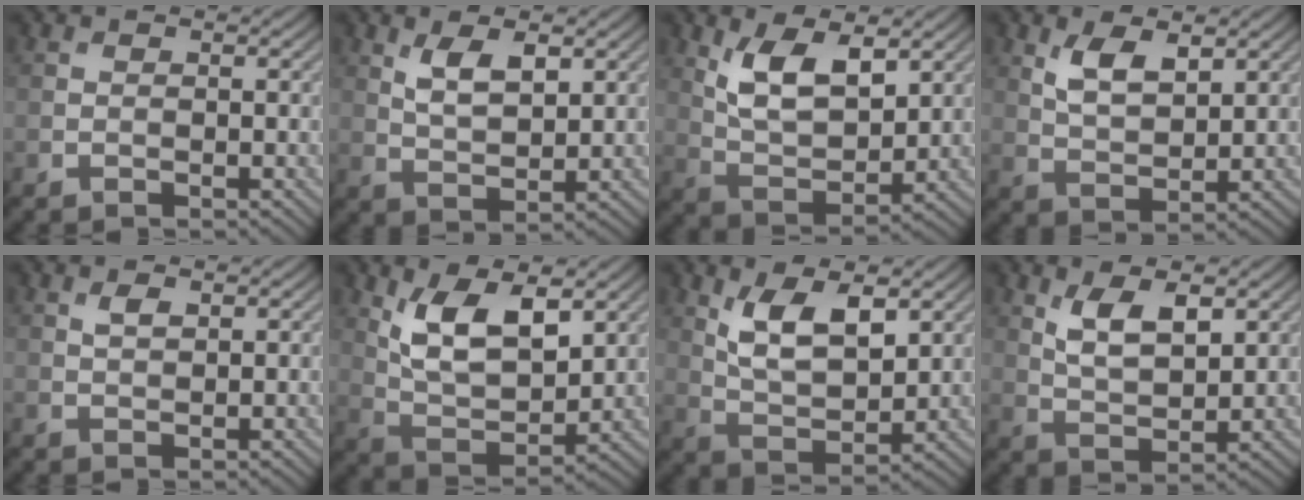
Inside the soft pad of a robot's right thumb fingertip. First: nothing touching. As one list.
[{"total": 4.9, "force": [2.3, 2.1, 3.8], "torque": [-0.082, -0.005, 0.047]}, {"total": 8.7, "force": [4.0, 4.0, 6.6], "torque": [-0.136, -0.006, 0.079]}, {"total": 5.1, "force": [2.6, 2.3, 3.8], "torque": [-0.084, -0.005, 0.051]}, {"total": 1.5, "force": [0.7, 0.7, 1.1], "torque": [-0.025, -0.001, 0.017]}, {"total": 10.2, "force": [4.4, 4.9, 7.8], "torque": [-0.161, -0.007, 0.088]}, {"total": 8.2, "force": [3.6, 3.7, 6.4], "torque": [-0.130, -0.006, 0.070]}, {"total": 6.0, "force": [2.7, 2.6, 4.7], "torque": [-0.097, -0.008, 0.053]}]